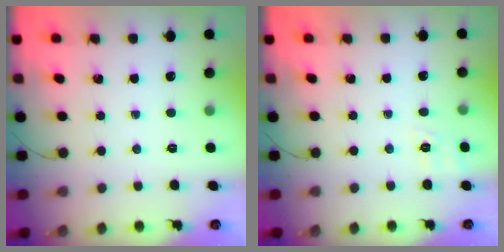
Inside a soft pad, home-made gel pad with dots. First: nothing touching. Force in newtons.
{"total": 2.3, "press": 1.3, "slide": 1.9}